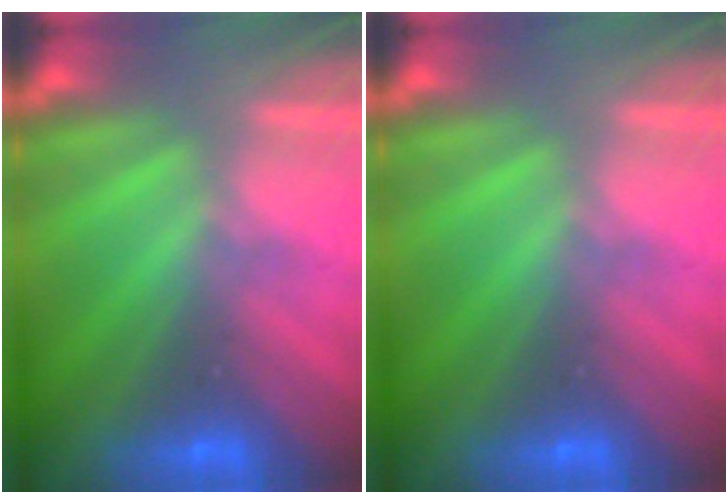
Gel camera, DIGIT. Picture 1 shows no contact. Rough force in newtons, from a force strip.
{"total": 0.0}